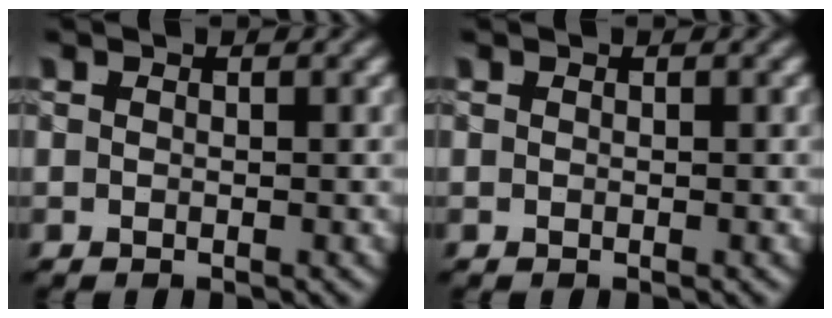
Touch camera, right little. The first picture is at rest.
{"total": 0.0}